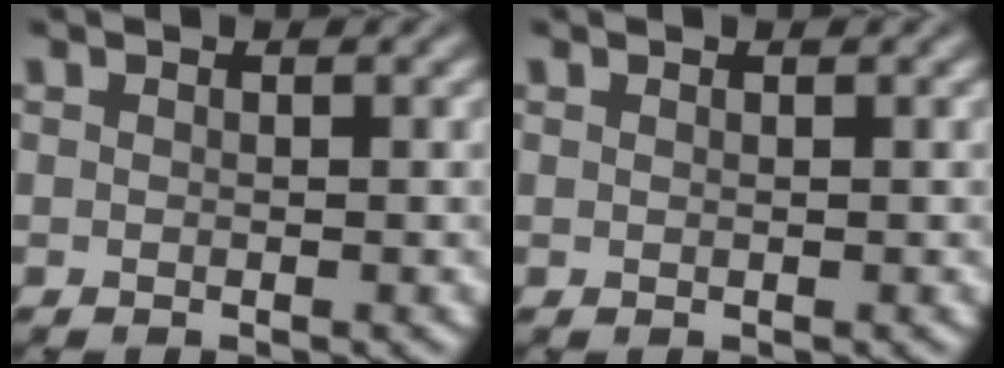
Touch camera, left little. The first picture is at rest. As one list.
[{"total": 0.0}]